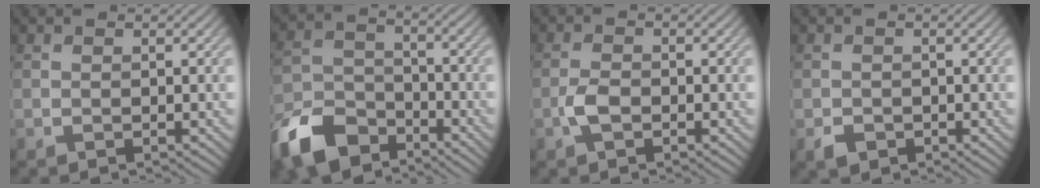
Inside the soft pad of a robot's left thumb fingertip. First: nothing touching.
{"total": 11.0, "force": [-7.9, 5.5, 5.2], "torque": [-0.121, -0.013, -0.166]}
{"total": 2.5, "force": [-1.1, 1.2, 1.9], "torque": [-0.042, 0.001, -0.027]}
{"total": 1.7, "force": [-1.0, 1.2, 0.6], "torque": [-0.013, -0.006, -0.020]}